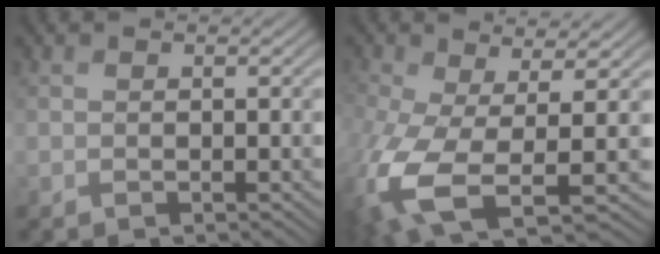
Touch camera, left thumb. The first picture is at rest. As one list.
[{"total": 11.5, "force": [-2.9, 4.6, 10.2], "torque": [-0.253, -0.029, -0.049]}]